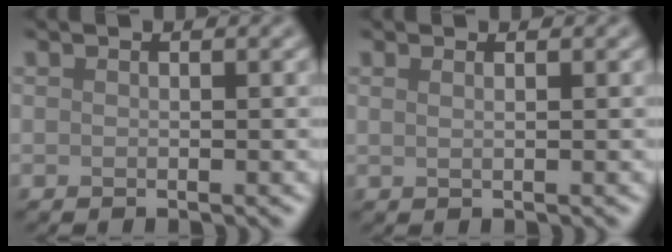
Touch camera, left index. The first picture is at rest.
{"total": 1.2, "force": [0.7, 0.6, 0.9], "torque": [-0.006, -0.003, 0.000]}